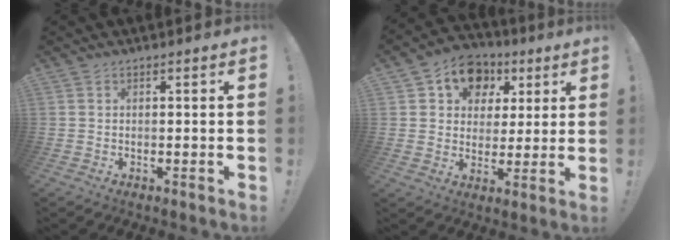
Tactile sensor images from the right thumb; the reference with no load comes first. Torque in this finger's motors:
{"motor_torque": [-0.20, 0.72, -0.10, 0.36, 0.06]}